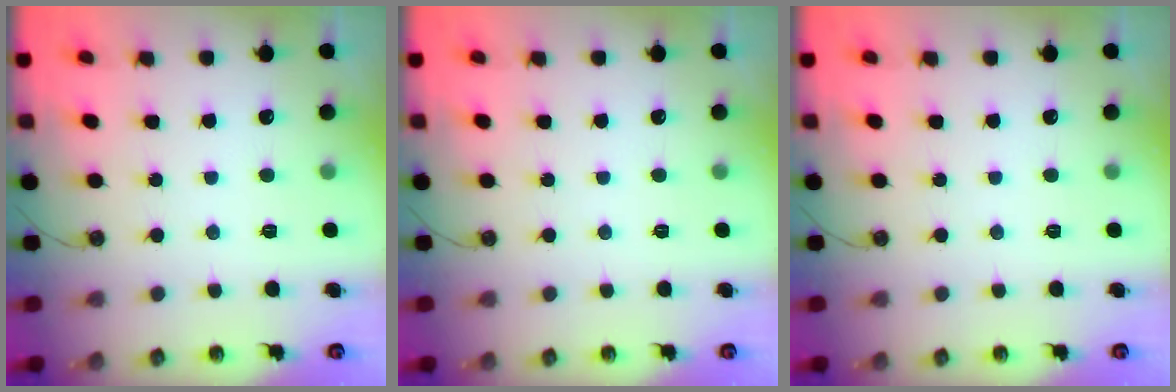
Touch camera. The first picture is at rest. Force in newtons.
{"total": 0.0}
{"total": 0.0}